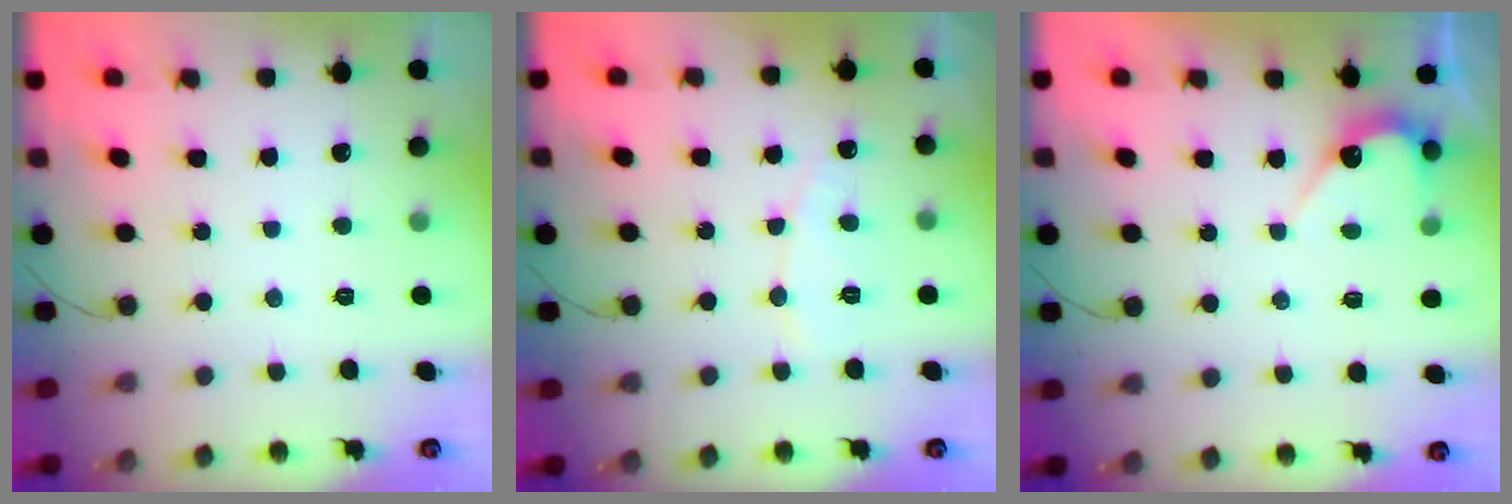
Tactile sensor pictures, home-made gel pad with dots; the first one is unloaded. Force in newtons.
{"total": 5.7, "press": 5.7, "slide": 0.5}
{"total": 3.9, "press": 3.9, "slide": 0.2}